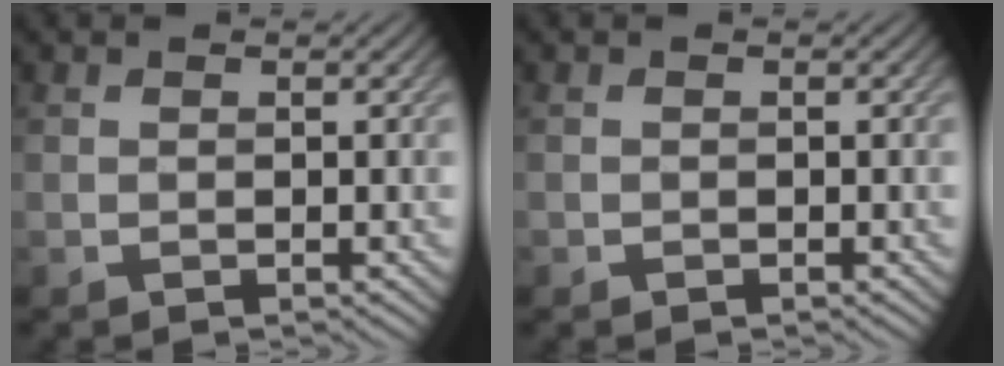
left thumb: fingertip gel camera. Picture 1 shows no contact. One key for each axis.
{"total": 0.0}